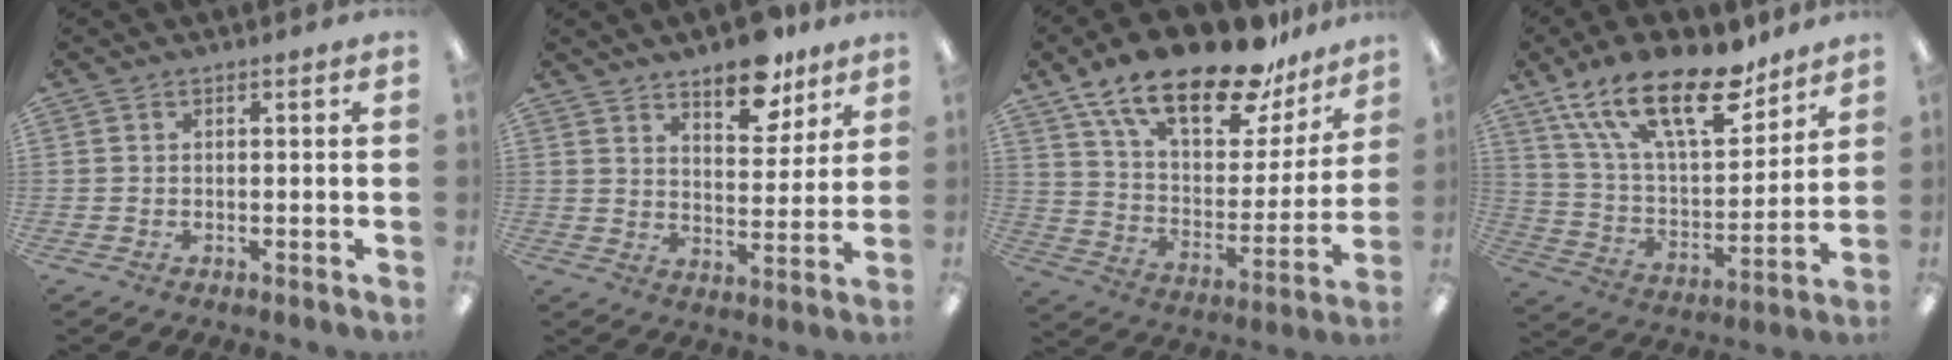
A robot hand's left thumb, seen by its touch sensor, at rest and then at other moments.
{"total": 10.7, "force": [8.7, 4.4, 4.4], "torque": [-0.050, -0.052, 0.152]}
{"total": 23.2, "force": [16.5, 9.1, 13.5], "torque": [-0.224, -0.101, 0.283]}
{"total": 22.9, "force": [15.3, 9.2, 14.4], "torque": [-0.247, -0.083, 0.266]}